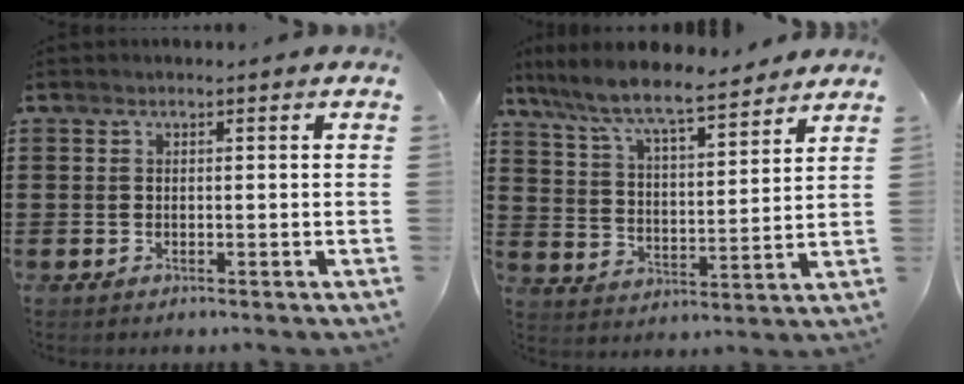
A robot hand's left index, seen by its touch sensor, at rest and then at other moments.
{"total": 7.5, "force": [6.8, 0.7, 3.2], "torque": [-0.091, -0.037, 0.113]}